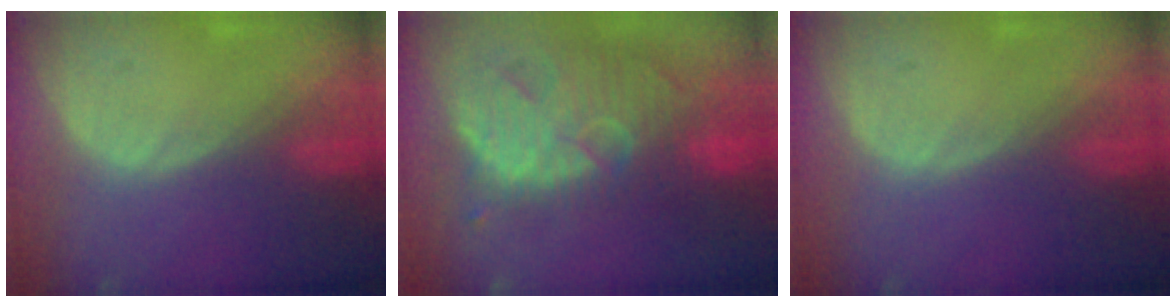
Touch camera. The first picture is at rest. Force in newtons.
{"total": 13.4, "press": 11.5, "slide": 6.9}
{"total": 0.0}